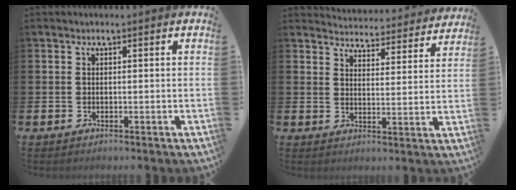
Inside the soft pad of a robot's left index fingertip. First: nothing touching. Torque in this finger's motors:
{"motor_torque": [0.80, -1.33, 0.12, 0.00]}